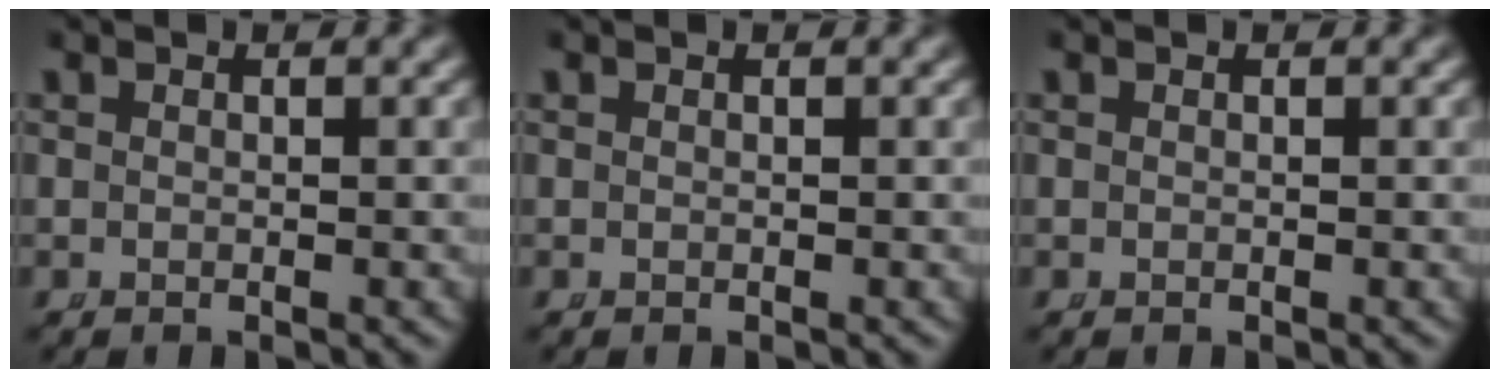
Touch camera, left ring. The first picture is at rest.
{"total": 0.0}
{"total": 0.0}